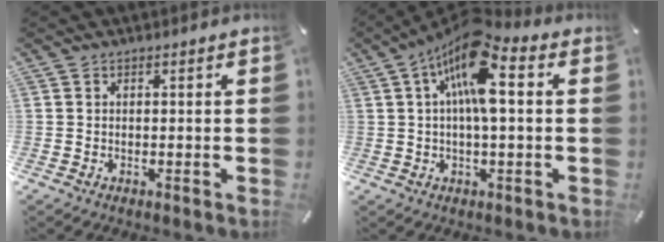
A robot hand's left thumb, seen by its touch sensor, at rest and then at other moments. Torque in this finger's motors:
{"motor_torque": [1.40, 3.26, 2.33, -0.44, 0.62]}